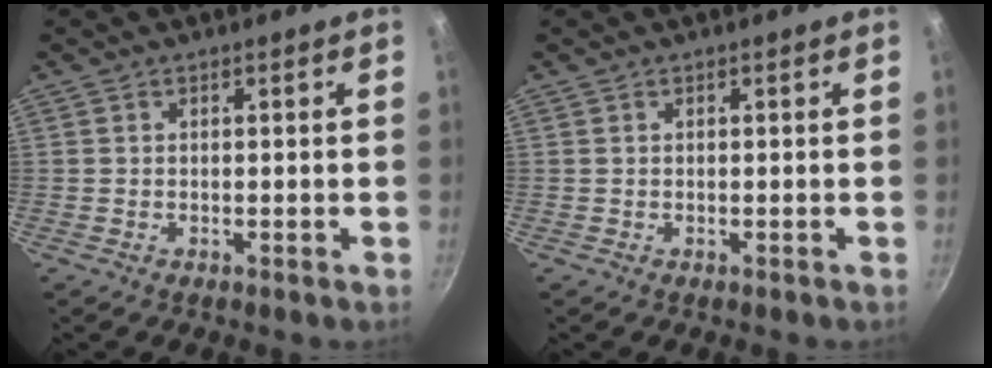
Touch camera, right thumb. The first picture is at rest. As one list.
[{"total": 0.0}]